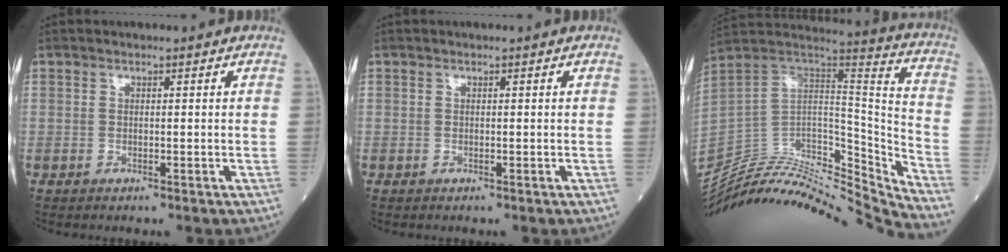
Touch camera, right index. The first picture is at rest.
{"total": 0.0}
{"total": 30.6, "force": [-28.7, 3.1, 10.2], "torque": [-0.161, -0.004, -0.436]}